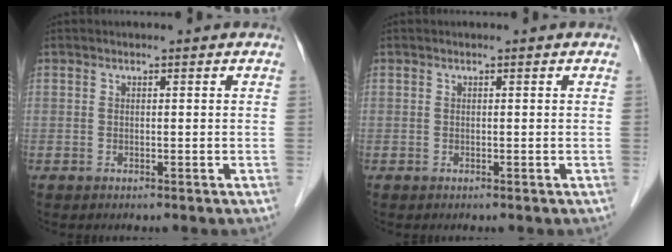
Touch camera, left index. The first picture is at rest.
{"total": 0.0}